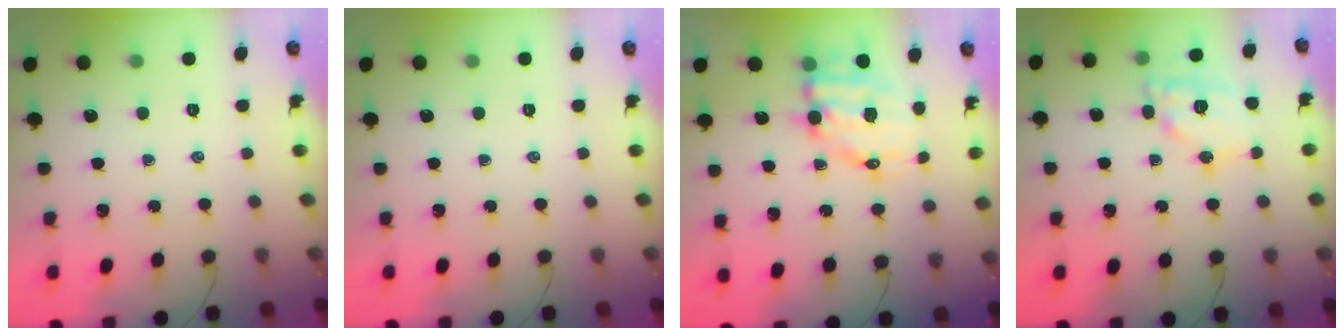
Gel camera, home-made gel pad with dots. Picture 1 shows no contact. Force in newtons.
{"total": 0.0}
{"total": 9.7, "press": 9.5, "slide": 2.0}
{"total": 12.5, "press": 12.4, "slide": 1.2}